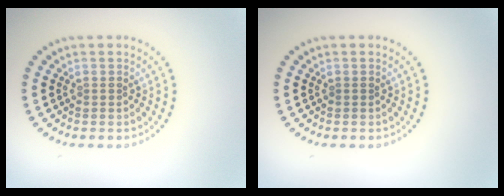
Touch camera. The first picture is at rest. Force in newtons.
{"total": 0.0}